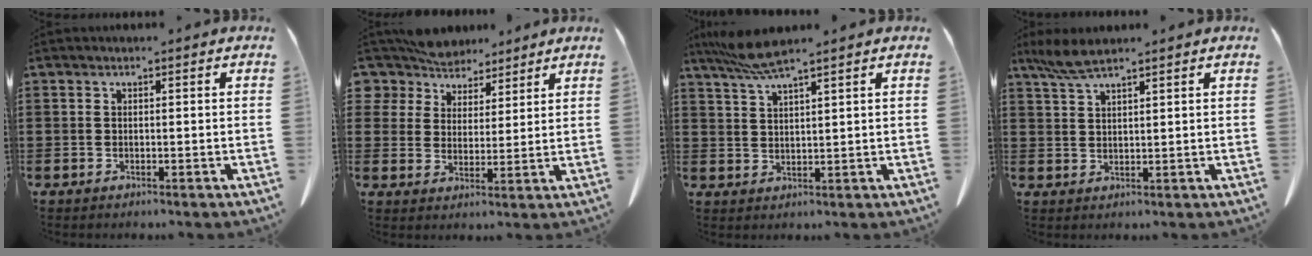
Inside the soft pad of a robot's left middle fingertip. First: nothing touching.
{"total": 7.3, "force": [6.7, 3.0, 0.2], "torque": [-0.044, -0.034, 0.127]}
{"total": 5.3, "force": [4.3, 0.1, 3.2], "torque": [-0.073, -0.010, 0.079]}
{"total": 4.2, "force": [3.2, 0.6, 2.6], "torque": [-0.058, -0.002, 0.060]}